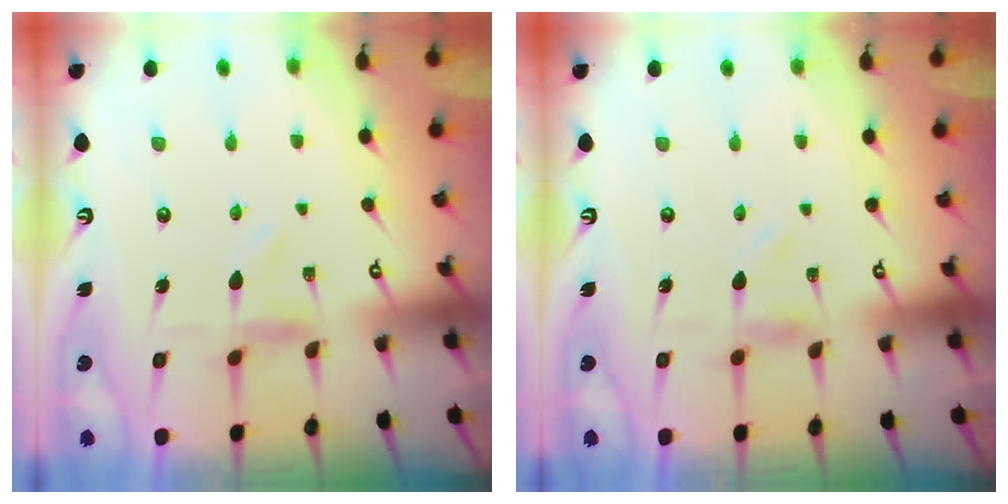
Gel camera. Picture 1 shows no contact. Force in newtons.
{"total": 0.0}